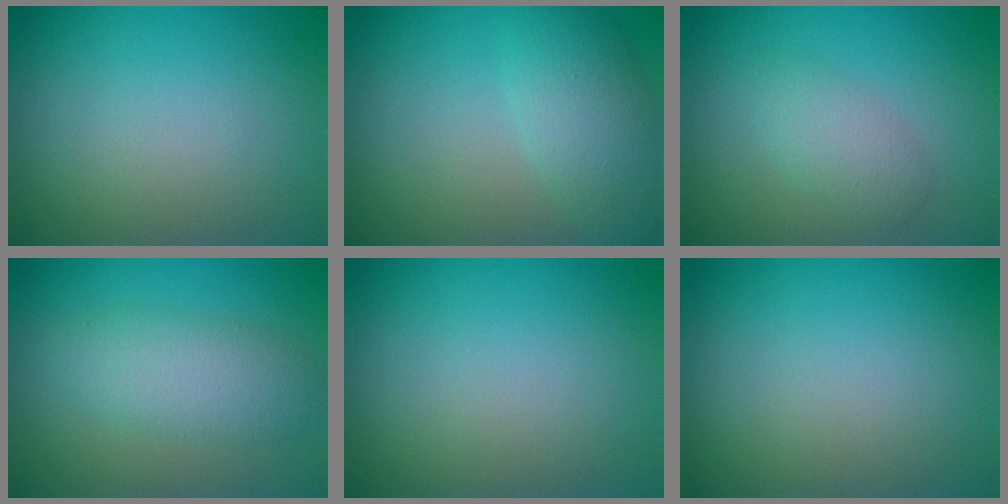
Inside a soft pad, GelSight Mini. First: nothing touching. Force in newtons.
{"total": 4.2, "press": 4.2, "slide": 0.2}
{"total": 2.2, "press": 2.2, "slide": 0.0}
{"total": 4.0, "press": 4.0, "slide": 0.2}
{"total": 0.0}
{"total": 0.0}